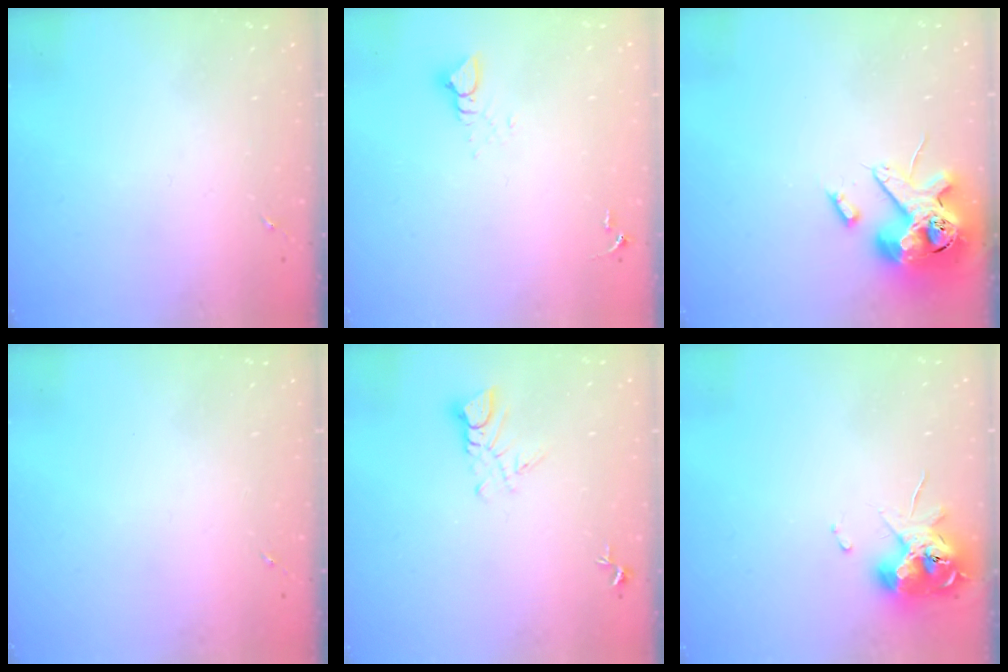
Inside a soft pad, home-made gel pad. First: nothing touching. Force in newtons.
{"total": 3.7, "press": 3.7, "slide": 0.1}
{"total": 15.3, "press": 15.1, "slide": 2.6}
{"total": 0.0}
{"total": 5.0, "press": 5.0, "slide": 0.3}
{"total": 11.3, "press": 11.2, "slide": 1.4}